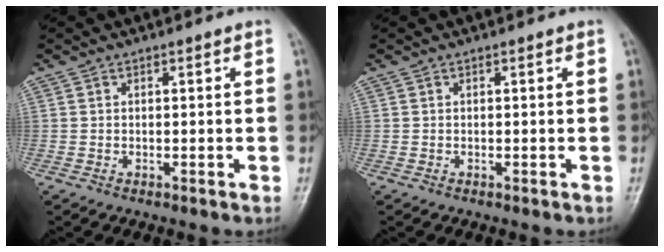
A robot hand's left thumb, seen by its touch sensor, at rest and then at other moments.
{"total": 0.0}